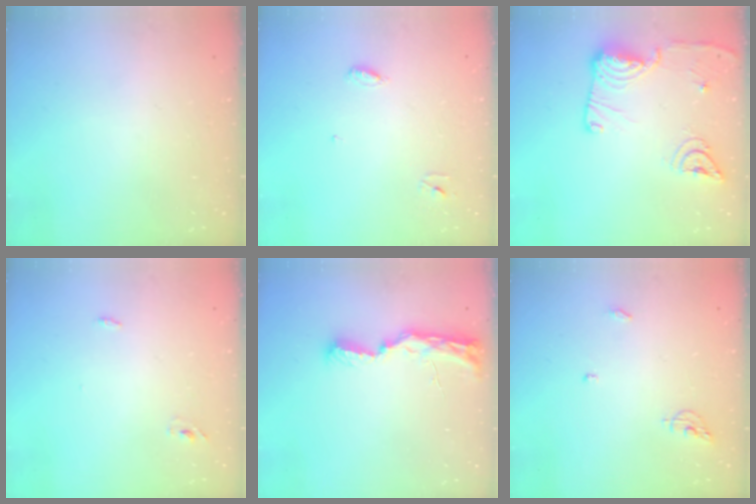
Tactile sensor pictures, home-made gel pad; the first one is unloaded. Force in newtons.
{"total": 3.4, "press": 3.4, "slide": 0.3}
{"total": 15.4, "press": 15.3, "slide": 1.9}
{"total": 2.9, "press": 2.7, "slide": 1.0}
{"total": 9.6, "press": 9.3, "slide": 2.4}
{"total": 5.9, "press": 5.9, "slide": 0.2}